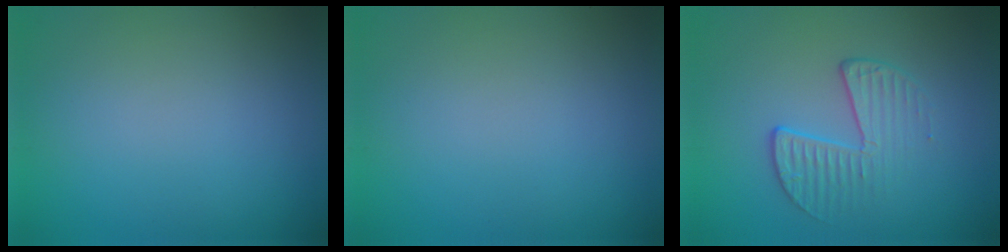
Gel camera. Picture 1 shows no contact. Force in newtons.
{"total": 0.0}
{"total": 2.4, "press": 1.7, "slide": 1.8}